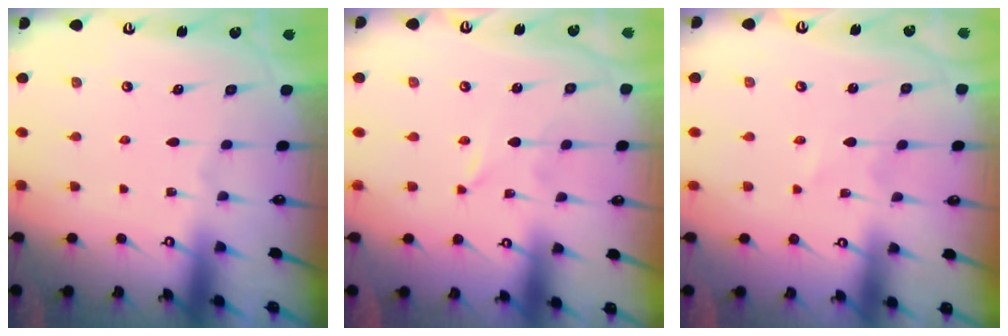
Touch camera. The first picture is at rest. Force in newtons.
{"total": 0.0}
{"total": 0.0}